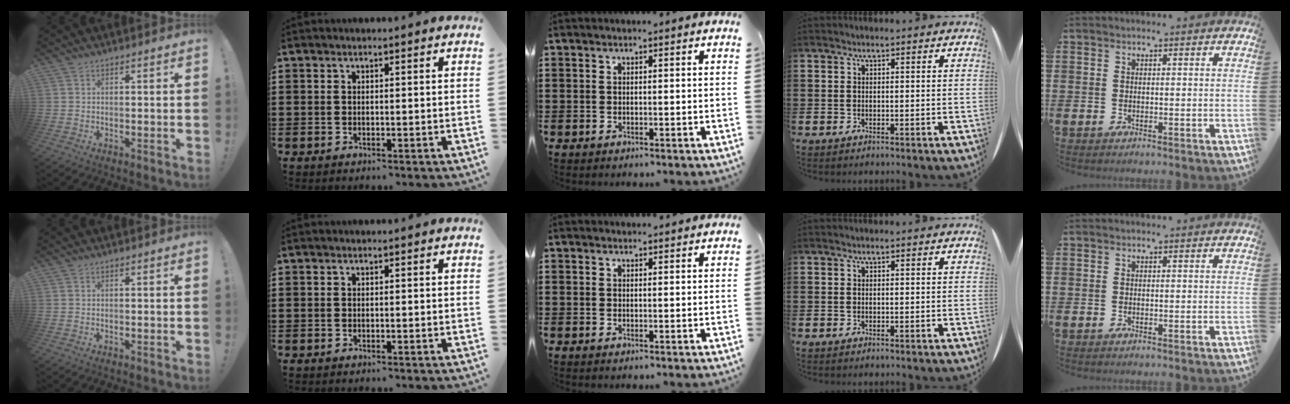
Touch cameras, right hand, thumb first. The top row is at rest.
{"middle": {"total": 0.7, "force": [0.7, 0.1, 0.0], "torque": [0.005, -0.004, 0.011]}}